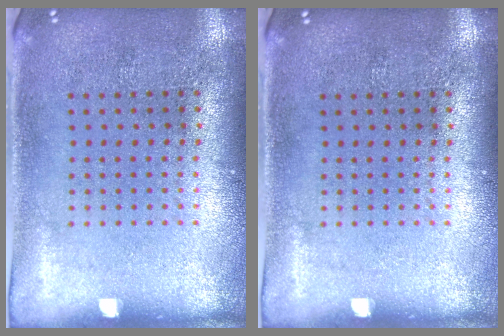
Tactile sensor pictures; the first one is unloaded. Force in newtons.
{"total": 0.0}